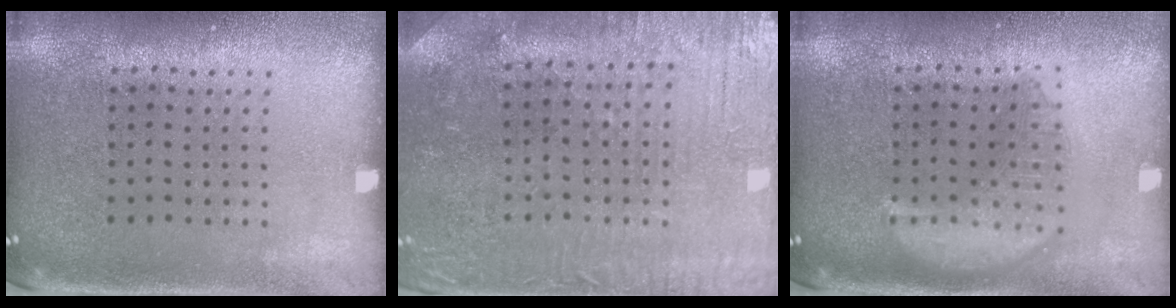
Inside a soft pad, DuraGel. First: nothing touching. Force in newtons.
{"total": 1.0, "press": 0.9, "slide": 0.4}
{"total": 3.0, "press": 3.0, "slide": 0.4}